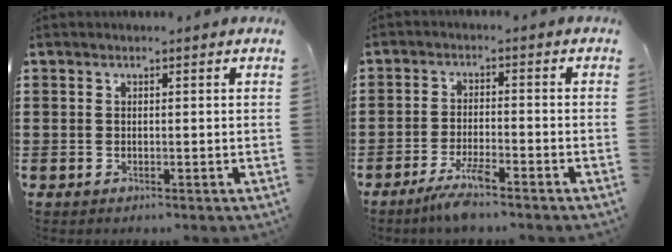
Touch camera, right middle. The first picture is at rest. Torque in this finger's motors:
{"motor_torque": [2.14, 0.00, 0.10, 0.11]}